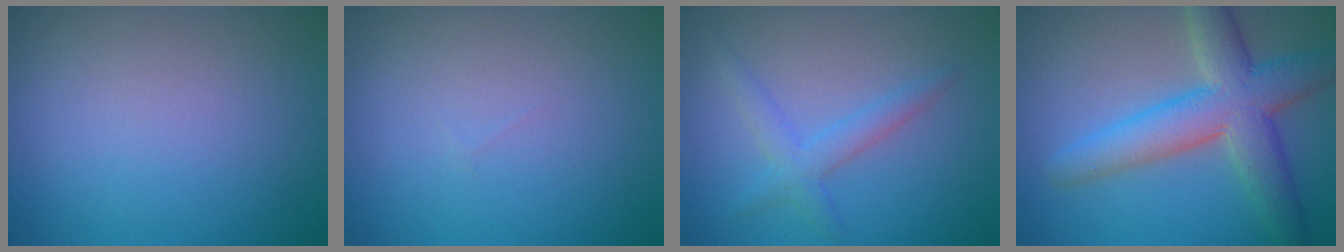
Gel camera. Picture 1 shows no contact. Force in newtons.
{"total": 0.0}
{"total": 2.4, "press": 2.4, "slide": 0.2}
{"total": 7.4, "press": 7.4, "slide": 0.2}